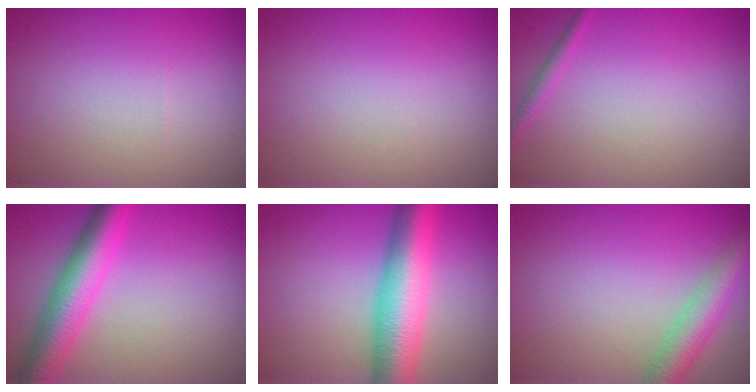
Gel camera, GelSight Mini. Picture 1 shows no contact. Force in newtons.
{"total": 0.0}
{"total": 1.1, "press": 1.1, "slide": 0.0}
{"total": 6.2, "press": 6.2, "slide": 0.1}
{"total": 8.3, "press": 8.2, "slide": 0.4}
{"total": 4.7, "press": 4.6, "slide": 0.2}